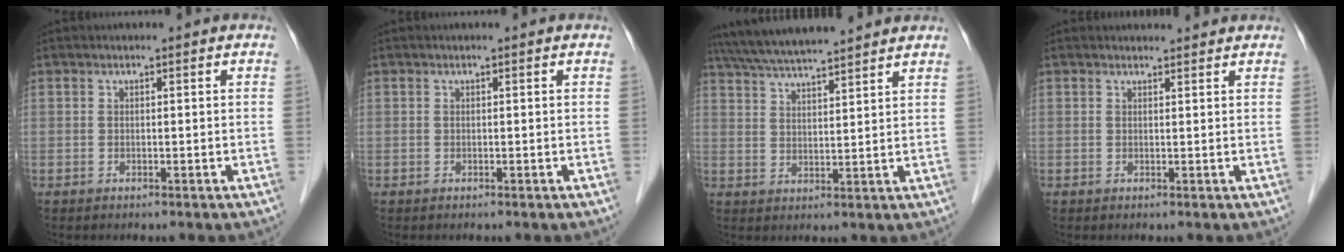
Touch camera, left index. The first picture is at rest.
{"total": 0.0}
{"total": 15.9, "force": [14.3, 0.7, 6.9], "torque": [-0.130, 0.039, 0.218]}
{"total": 2.8, "force": [2.7, 0.7, 0.2], "torque": [-0.008, 0.011, 0.032]}